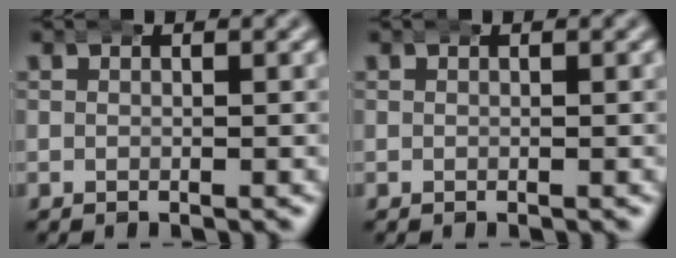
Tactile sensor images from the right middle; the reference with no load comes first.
{"total": 0.0}